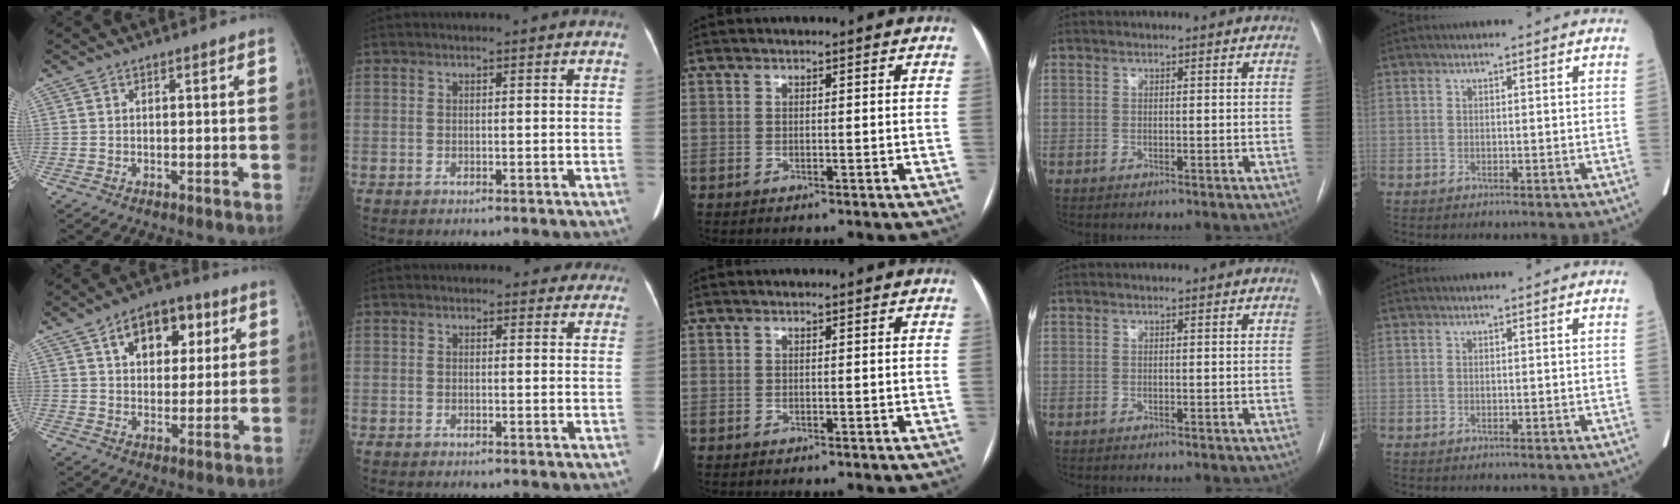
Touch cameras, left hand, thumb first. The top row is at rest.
{"thumb": {"total": 12.4, "force": [5.2, 8.0, 7.8], "torque": [-0.068, -0.005, 0.077]}, "index": {"total": 3.2, "force": [2.8, 1.4, 0.3], "torque": [0.013, 0.000, 0.016]}}